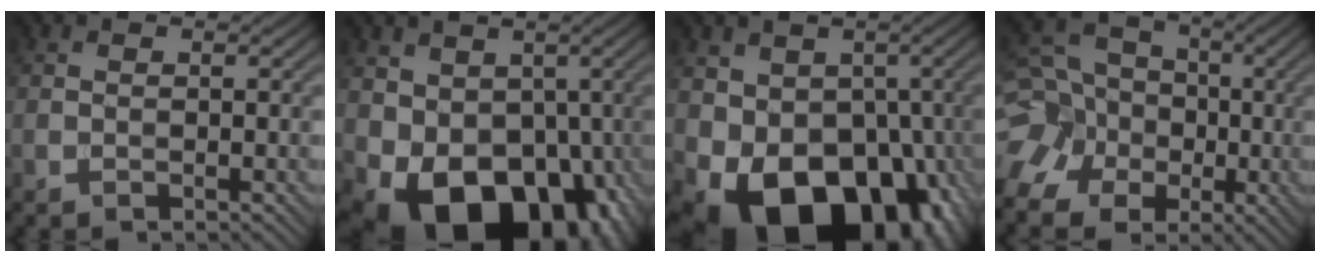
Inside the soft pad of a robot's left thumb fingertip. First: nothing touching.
{"total": 14.8, "force": [-3.7, 10.4, 9.9], "torque": [-0.157, -0.040, -0.051]}
{"total": 17.6, "force": [-5.9, 12.1, 11.3], "torque": [-0.177, -0.042, -0.081]}
{"total": 10.9, "force": [-2.6, 9.7, 4.2], "torque": [-0.121, -0.003, -0.076]}